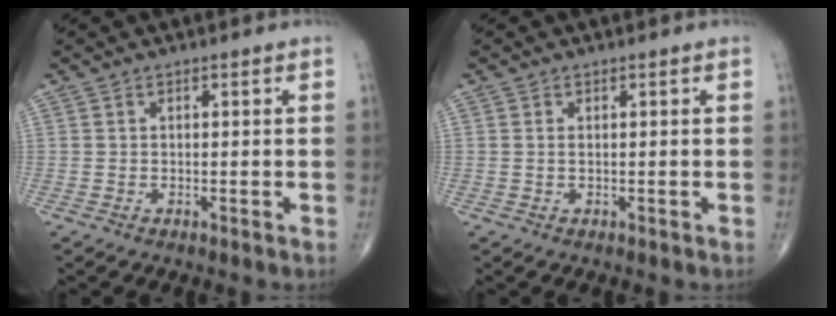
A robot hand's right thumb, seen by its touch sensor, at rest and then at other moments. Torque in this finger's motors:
{"motor_torque": [-0.15, 0.00, 0.19, 0.20, 0.05]}